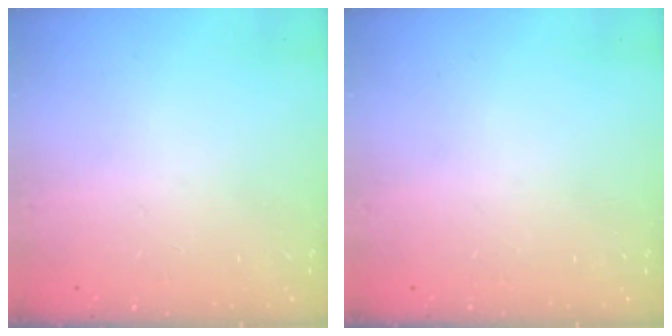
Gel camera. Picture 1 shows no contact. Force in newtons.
{"total": 0.0}